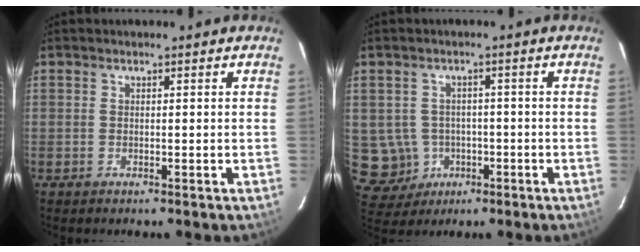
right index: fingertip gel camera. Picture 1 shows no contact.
{"total": 7.5, "force": [-1.6, 7.2, 1.6], "torque": [-0.058, 0.013, -0.007]}